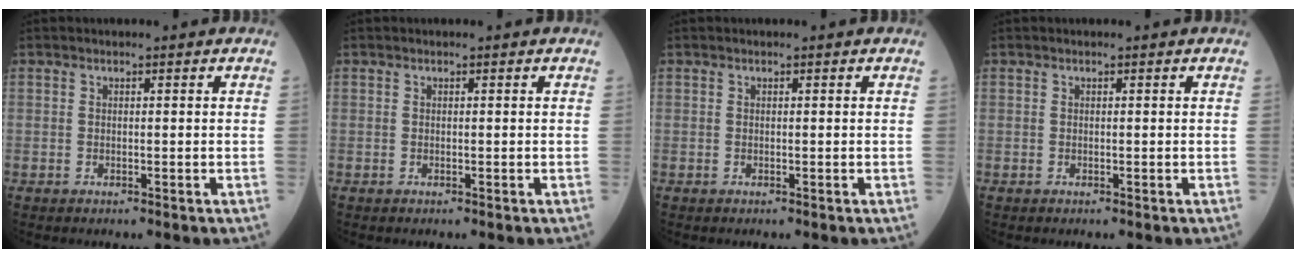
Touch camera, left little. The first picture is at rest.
{"total": 0.0}
{"total": 0.0}
{"total": 0.0}